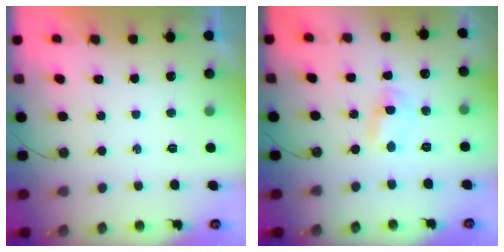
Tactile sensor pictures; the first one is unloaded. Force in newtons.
{"total": 2.2, "press": 2.2, "slide": 0.3}